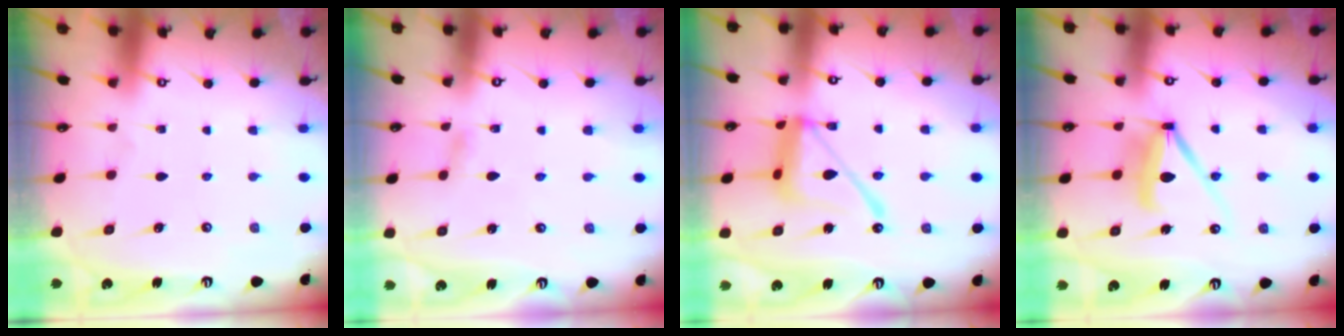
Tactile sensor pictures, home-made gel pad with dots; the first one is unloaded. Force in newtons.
{"total": 2.0, "press": 2.0, "slide": 0.2}
{"total": 14.4, "press": 14.4, "slide": 1.4}
{"total": 11.1, "press": 11.1, "slide": 0.6}